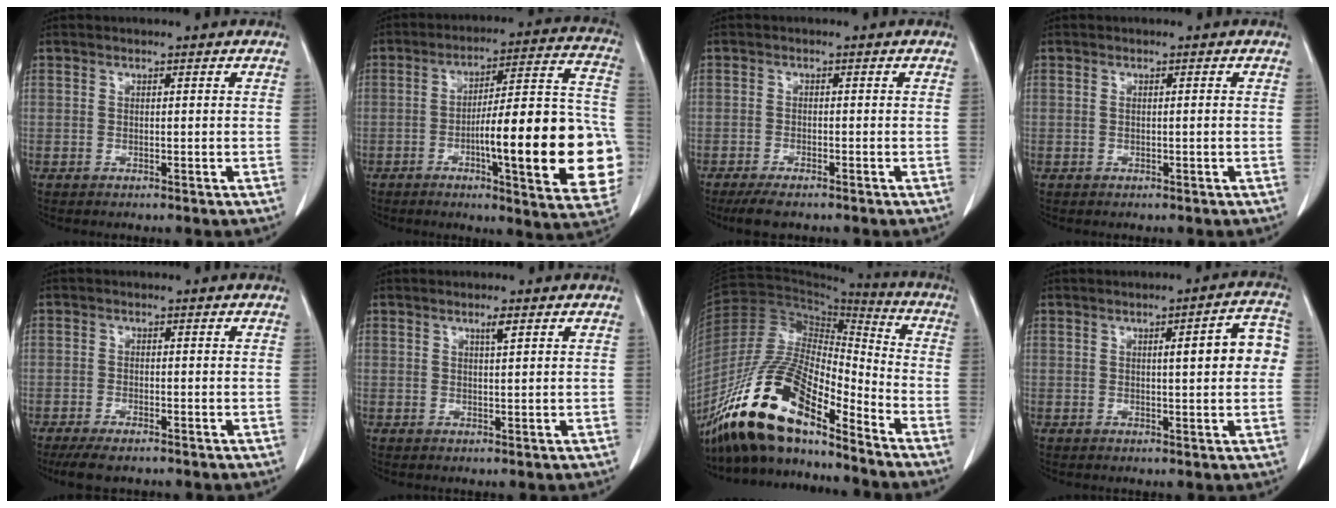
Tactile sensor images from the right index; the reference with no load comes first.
{"total": 22.7, "force": [-5.3, 3.4, 21.8], "torque": [-0.223, 0.026, -0.064]}
{"total": 3.9, "force": [-3.1, 0.9, 2.2], "torque": [-0.042, -0.008, -0.048]}
{"total": 0.7, "force": [0.0, 0.1, 0.7], "torque": [-0.016, 0.000, 0.002]}
{"total": 4.2, "force": [-3.3, 1.1, 2.3], "torque": [-0.040, -0.009, -0.051]}
{"total": 1.4, "force": [0.8, 0.0, 1.1], "torque": [-0.022, -0.002, 0.015]}
{"total": 18.7, "force": [-13.8, 4.6, 11.7], "torque": [-0.231, 0.001, -0.254]}
{"total": 6.8, "force": [0.8, 1.2, 6.6], "torque": [-0.083, 0.019, 0.008]}